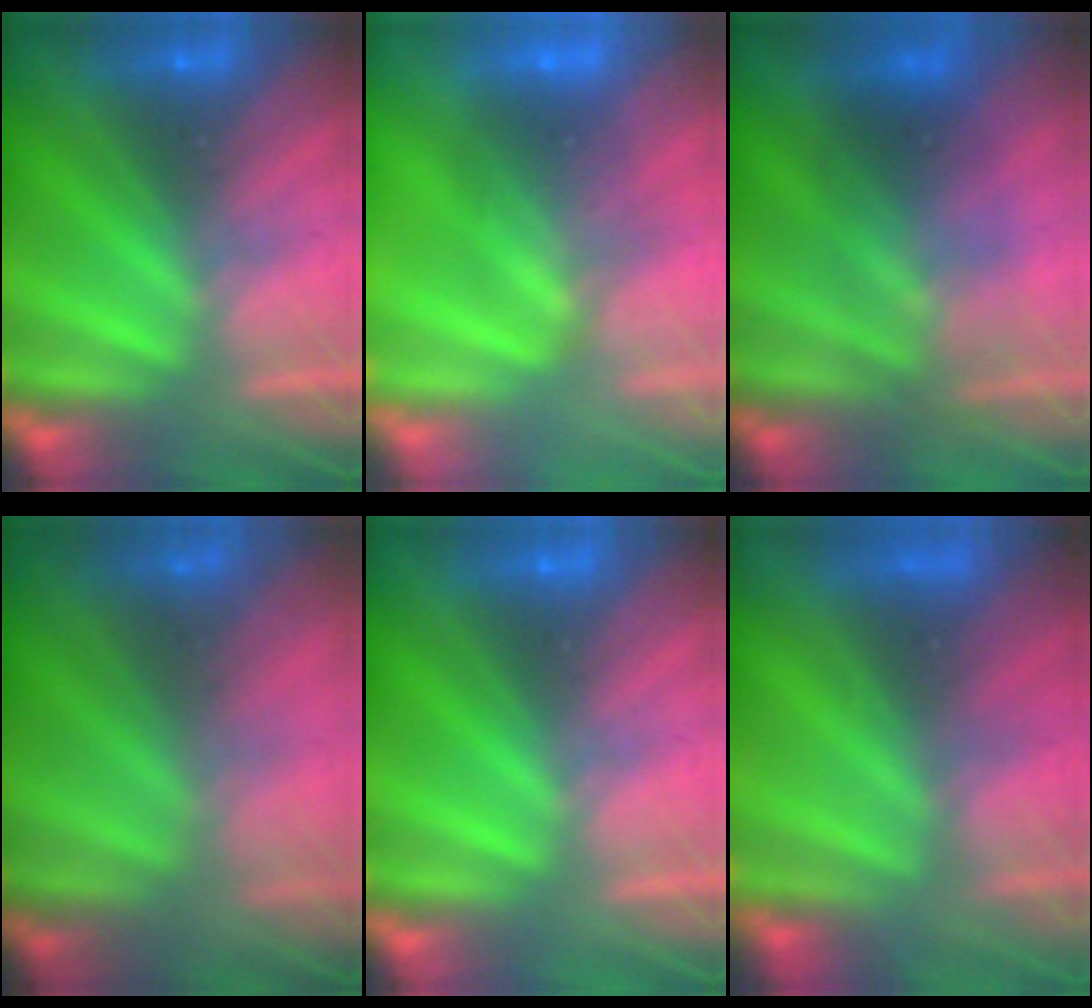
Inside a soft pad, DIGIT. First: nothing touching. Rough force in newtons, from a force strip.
{"total": 5.8}
{"total": 1.7}
{"total": 7.5}
{"total": 0.0}
{"total": 6.1}